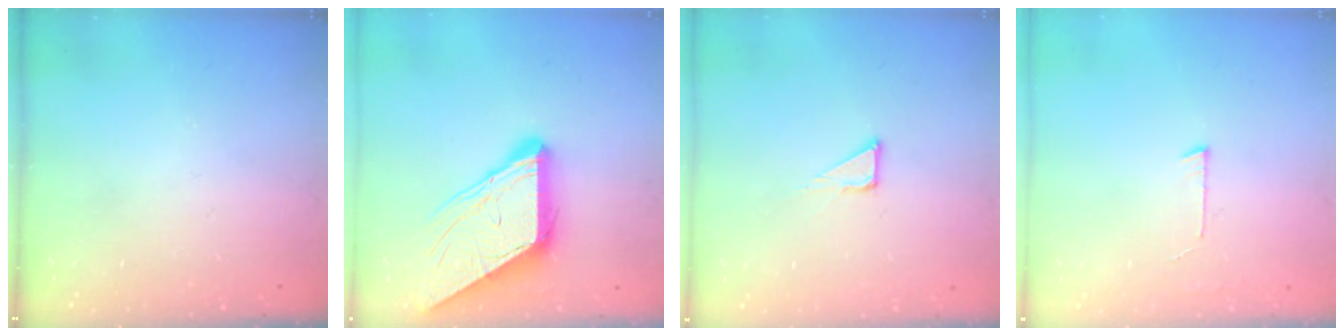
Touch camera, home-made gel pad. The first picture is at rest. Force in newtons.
{"total": 11.8, "press": 11.7, "slide": 1.2}
{"total": 3.9, "press": 3.9, "slide": 0.3}
{"total": 4.2, "press": 4.2, "slide": 0.4}